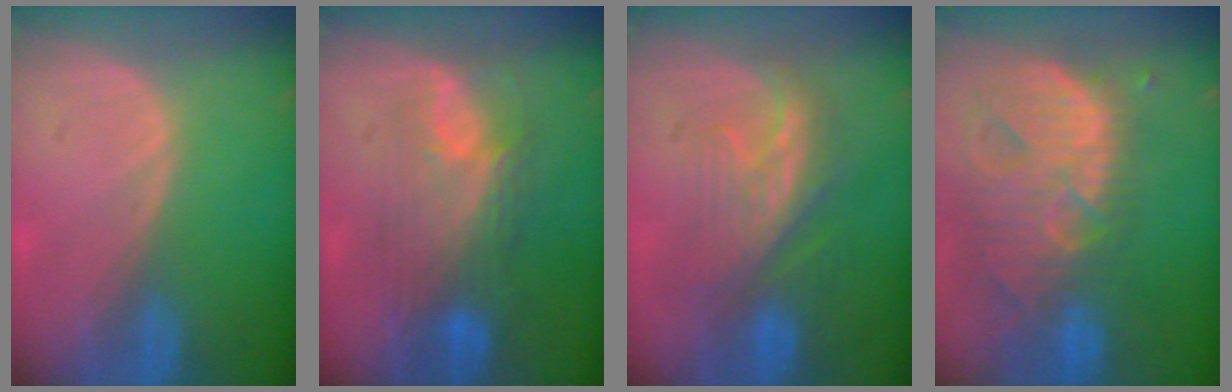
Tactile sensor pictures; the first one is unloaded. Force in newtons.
{"total": 8.1, "press": 7.8, "slide": 2.1}
{"total": 8.1, "press": 7.9, "slide": 1.6}
{"total": 13.9, "press": 11.7, "slide": 7.5}